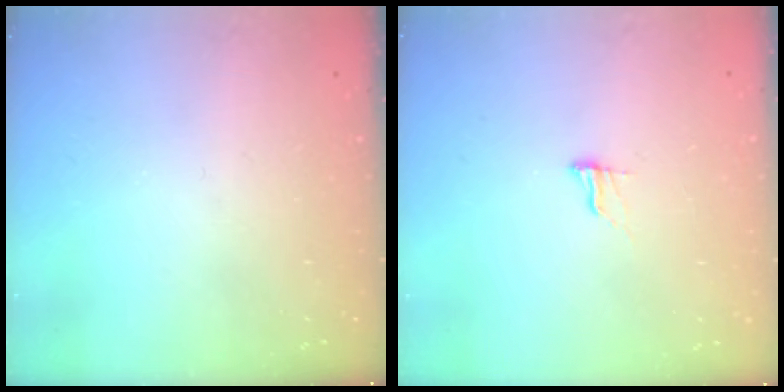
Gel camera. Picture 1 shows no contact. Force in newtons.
{"total": 7.4, "press": 7.4, "slide": 0.8}